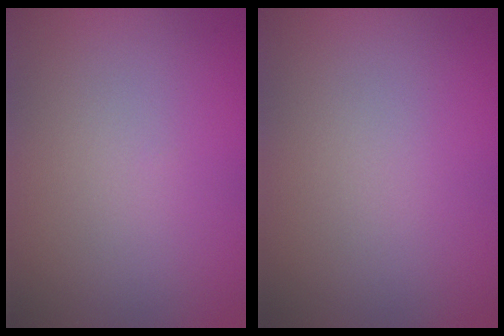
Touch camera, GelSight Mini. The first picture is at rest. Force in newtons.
{"total": 0.0}